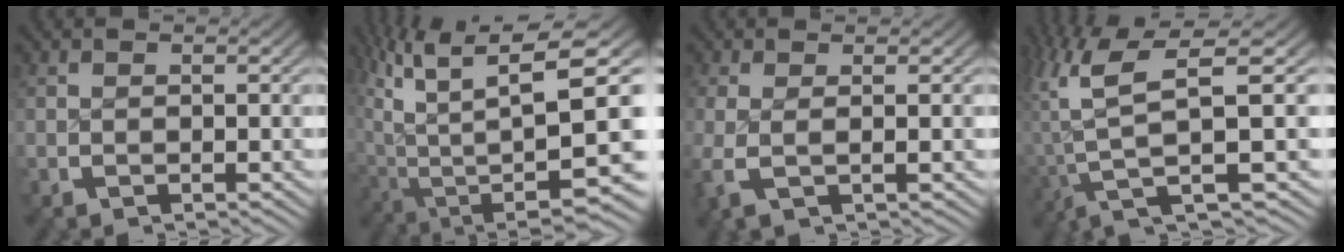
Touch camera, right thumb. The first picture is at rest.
{"total": 14.9, "force": [-0.5, 7.8, 12.7], "torque": [-0.198, -0.034, 0.022]}
{"total": 2.6, "force": [0.1, 0.9, 2.4], "torque": [-0.066, -0.010, 0.009]}
{"total": 8.2, "force": [-0.2, 3.2, 7.6], "torque": [-0.157, -0.022, 0.004]}